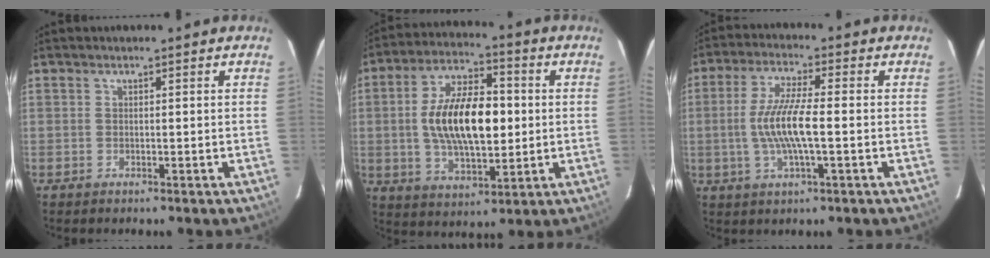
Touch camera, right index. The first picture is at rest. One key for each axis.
{"total": 16.2, "fx": 0.3, "fy": 7.6, "fz": 14.3, "tx": -0.261, "ty": 0.014, "tz": 0.009}
{"total": 9.7, "fx": -1.3, "fy": 1.5, "fz": 9.5, "tx": -0.189, "ty": -0.002, "tz": -0.025}